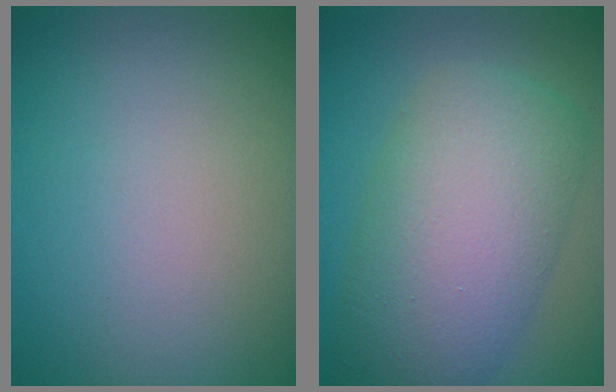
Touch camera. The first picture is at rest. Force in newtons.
{"total": 8.8, "press": 8.7, "slide": 0.3}